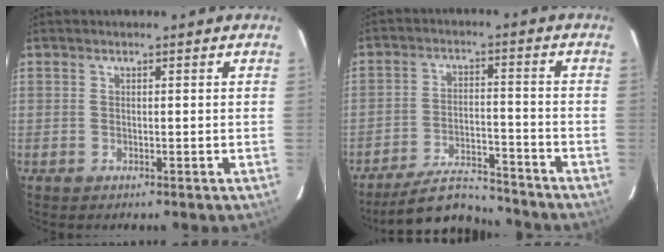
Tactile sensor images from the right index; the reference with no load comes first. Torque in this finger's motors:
{"motor_torque": [-0.05, -0.07, -0.23, -0.09]}